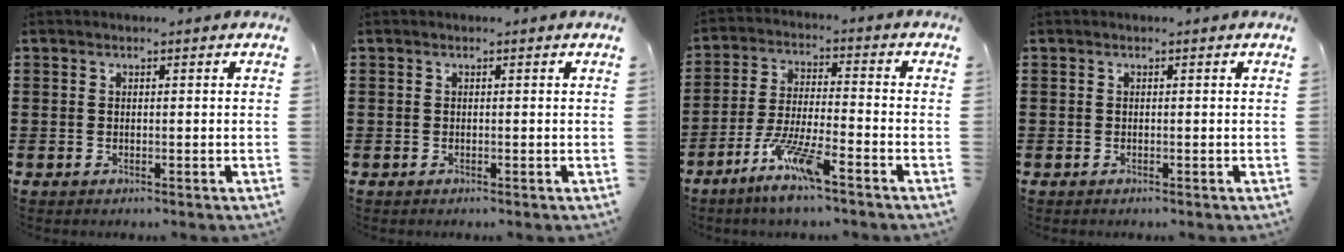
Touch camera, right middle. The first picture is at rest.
{"total": 0.0}
{"total": 8.1, "force": [-5.8, 0.6, 5.6], "torque": [-0.121, -0.010, -0.111]}
{"total": 0.0}